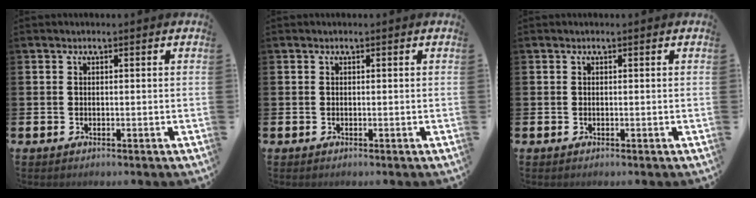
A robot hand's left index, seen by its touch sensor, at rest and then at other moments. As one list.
[{"total": 0.0}, {"total": 0.0}]